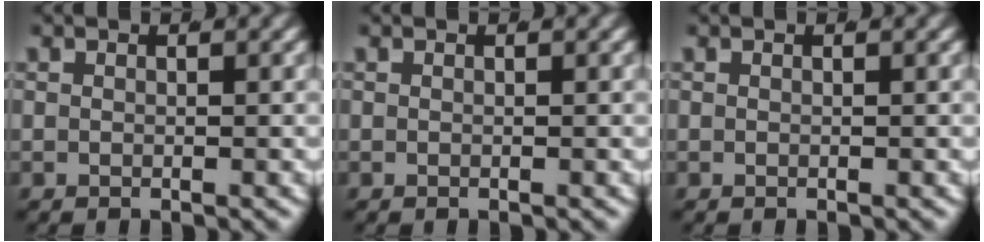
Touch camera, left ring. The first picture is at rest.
{"total": 0.0}
{"total": 0.0}